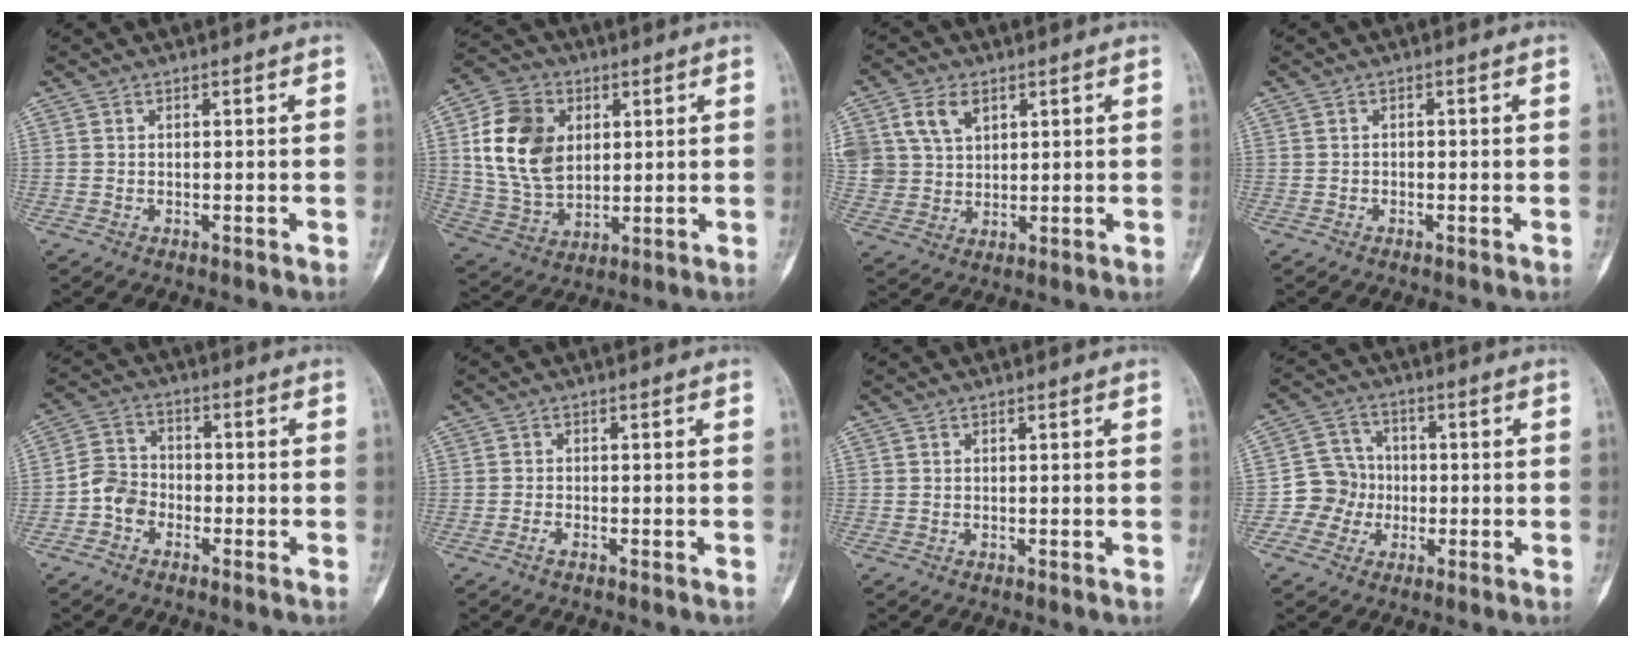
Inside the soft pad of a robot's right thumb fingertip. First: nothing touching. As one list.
[{"total": 15.7, "force": [3.5, 11.4, 10.2], "torque": [-0.166, -0.004, 0.072]}, {"total": 9.4, "force": [4.1, 6.7, 5.2], "torque": [-0.093, -0.006, 0.087]}, {"total": 0.6, "force": [-0.3, 0.4, 0.3], "torque": [0.001, 0.003, -0.010]}, {"total": 5.3, "force": [-2.4, 4.1, 2.4], "torque": [-0.027, 0.022, -0.057]}, {"total": 1.1, "force": [-0.8, 0.2, 0.7], "torque": [-0.017, 0.004, -0.017]}, {"total": 0.0}, {"total": 7.2, "force": [-1.6, 6.9, 1.3], "torque": [0.018, 0.018, -0.037]}]